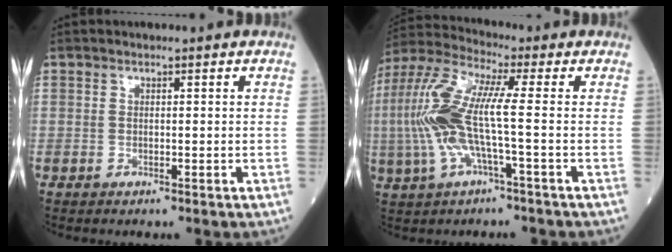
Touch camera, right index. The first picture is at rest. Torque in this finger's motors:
{"motor_torque": [1.95, -0.18, 1.05, 0.21]}